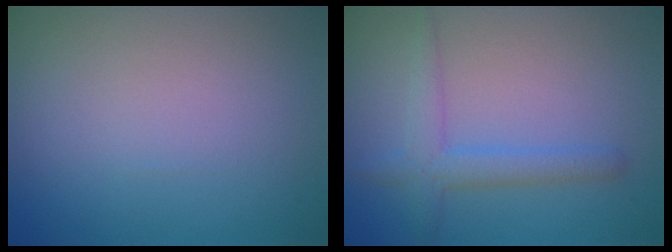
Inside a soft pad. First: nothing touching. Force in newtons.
{"total": 2.7, "press": 2.7, "slide": 0.2}